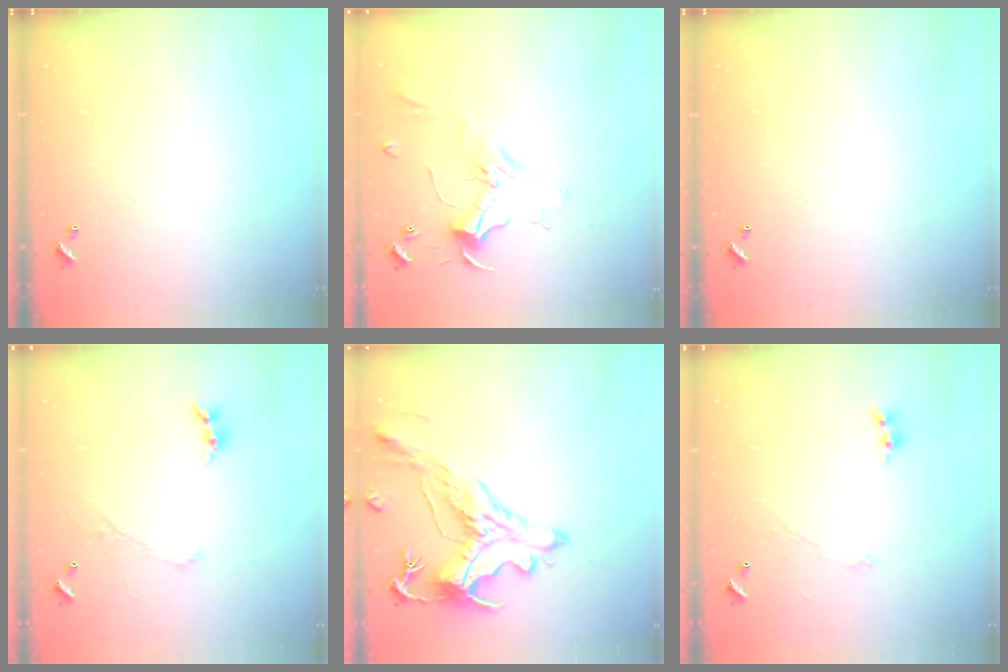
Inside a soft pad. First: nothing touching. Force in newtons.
{"total": 2.3, "press": 2.2, "slide": 0.7}
{"total": 0.0}
{"total": 1.0, "press": 0.9, "slide": 0.4}
{"total": 2.9, "press": 2.6, "slide": 1.5}
{"total": 1.9, "press": 1.8, "slide": 0.4}